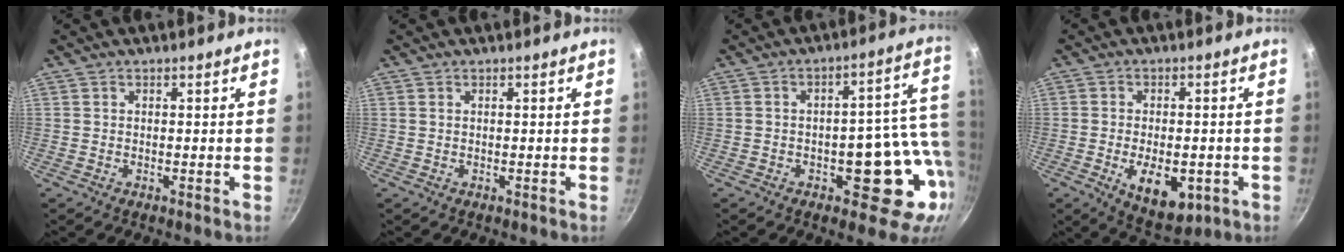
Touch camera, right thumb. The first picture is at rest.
{"total": 0.0}
{"total": 15.5, "force": [-2.8, 8.4, 12.7], "torque": [-0.093, 0.025, -0.027]}
{"total": 10.8, "force": [-3.1, 5.9, 8.4], "torque": [-0.103, 0.003, -0.031]}